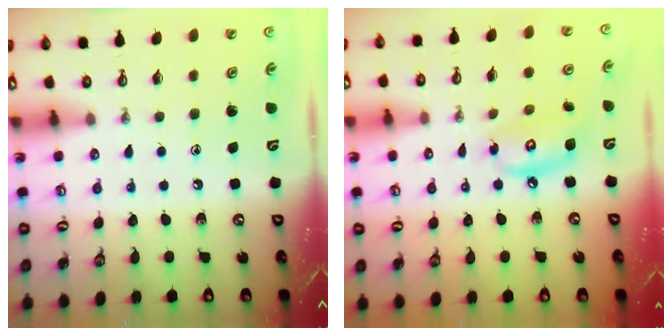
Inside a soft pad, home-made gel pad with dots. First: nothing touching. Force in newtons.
{"total": 10.5, "press": 10.5, "slide": 1.0}